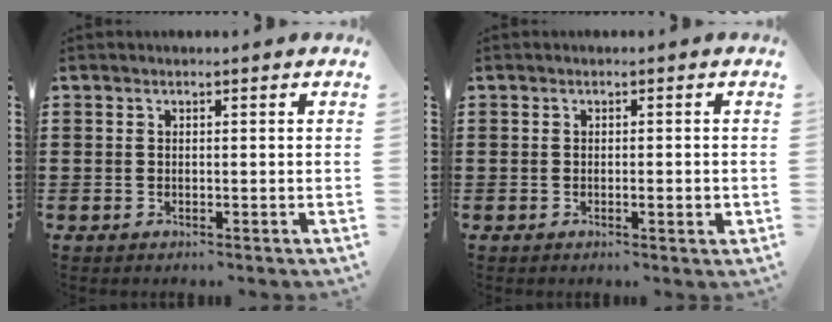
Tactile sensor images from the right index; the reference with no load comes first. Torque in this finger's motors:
{"motor_torque": [0.59, -0.06, 0.06, 0.01]}